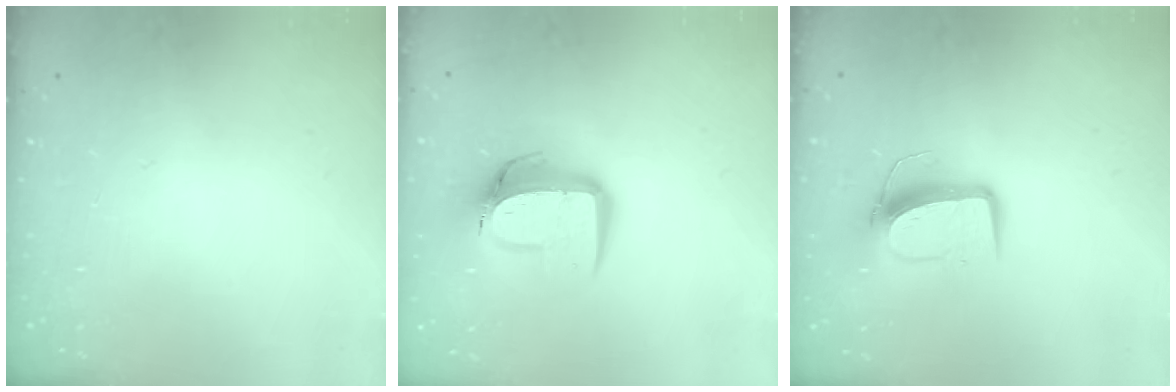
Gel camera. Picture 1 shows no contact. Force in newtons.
{"total": 12.9, "press": 12.9, "slide": 1.1}
{"total": 9.7, "press": 9.7, "slide": 0.6}